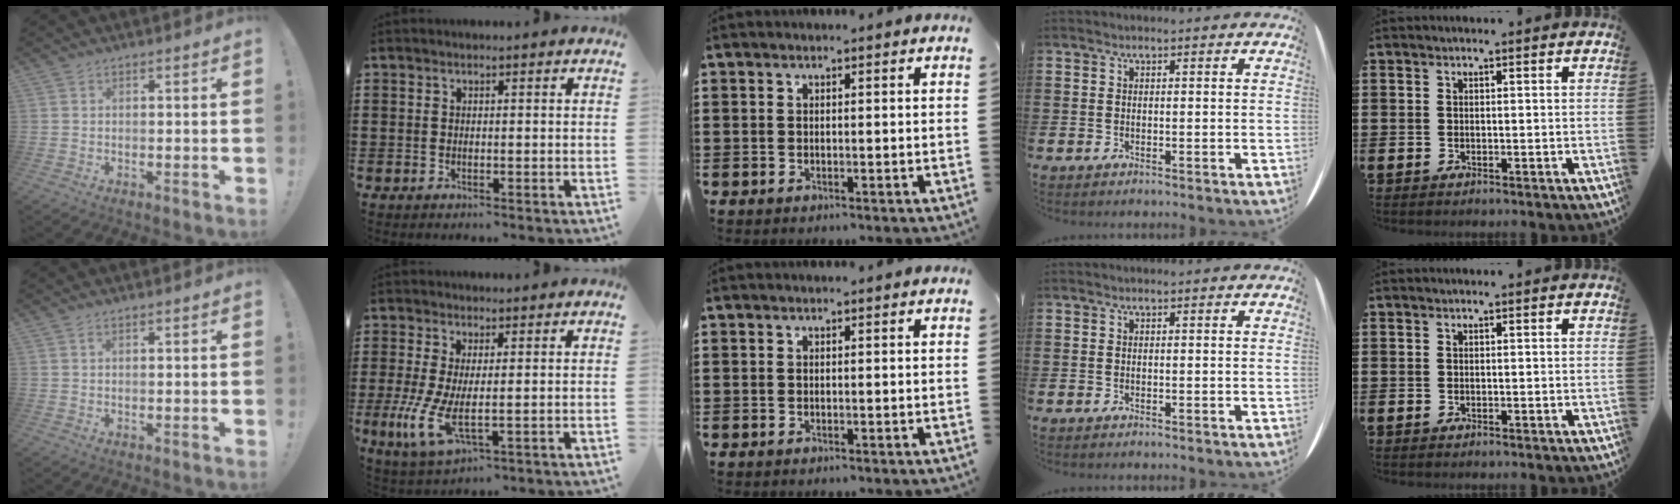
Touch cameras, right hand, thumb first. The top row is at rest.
{"thumb": {"total": 0.8, "force": [0.4, 0.2, 0.7], "torque": [-0.012, 0.000, 0.007]}, "index": {"total": 6.8, "force": [-0.4, 2.2, 6.4], "torque": [-0.151, -0.022, -0.007]}}